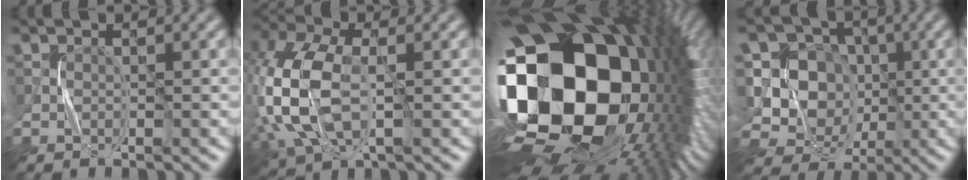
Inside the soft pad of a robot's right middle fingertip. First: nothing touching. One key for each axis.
{"total": 8.4, "fx": -1.0, "fy": 4.4, "fz": 7.1, "tx": -0.191, "ty": 0.003, "tz": -0.022}
{"total": 21.8, "fx": -1.4, "fy": 14.4, "fz": 16.4, "tx": -0.310, "ty": -0.045, "tz": -0.020}
{"total": 11.2, "fx": -1.3, "fy": 9.9, "fz": 5.2, "tx": -0.132, "ty": 0.032, "tz": -0.043}